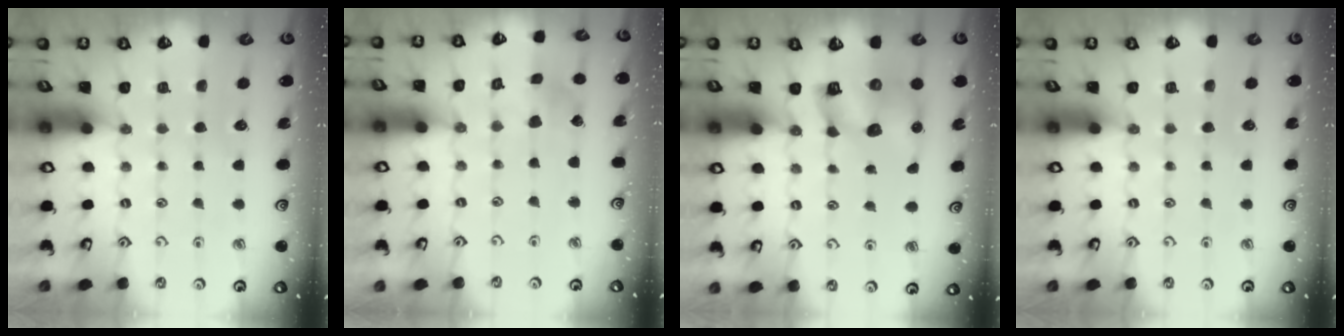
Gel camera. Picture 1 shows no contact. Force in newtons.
{"total": 2.9, "press": 2.8, "slide": 0.3}
{"total": 8.5, "press": 8.4, "slide": 0.9}
{"total": 0.0}